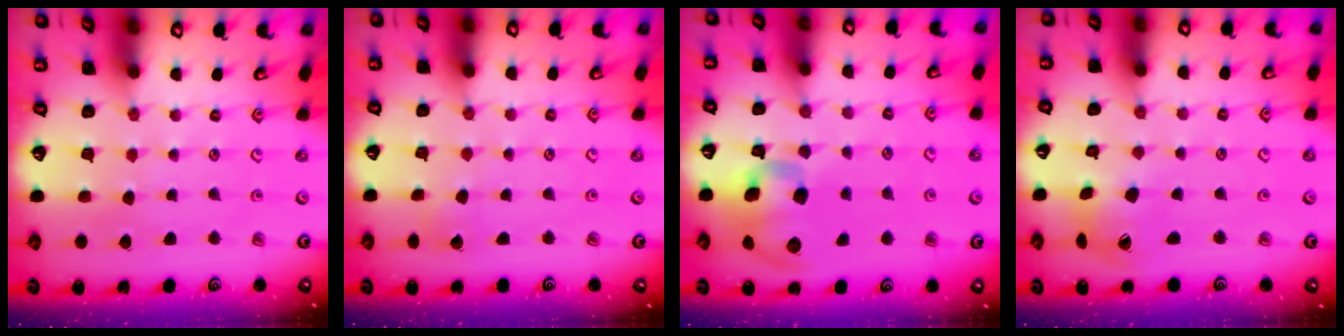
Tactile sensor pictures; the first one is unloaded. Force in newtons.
{"total": 2.0, "press": 2.0, "slide": 0.1}
{"total": 12.8, "press": 12.5, "slide": 2.6}
{"total": 7.9, "press": 7.8, "slide": 0.9}